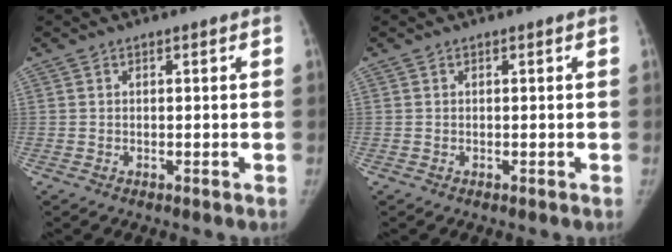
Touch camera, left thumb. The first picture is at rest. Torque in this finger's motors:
{"motor_torque": [0.07, -0.01, -0.17, 0.14, 0.01]}